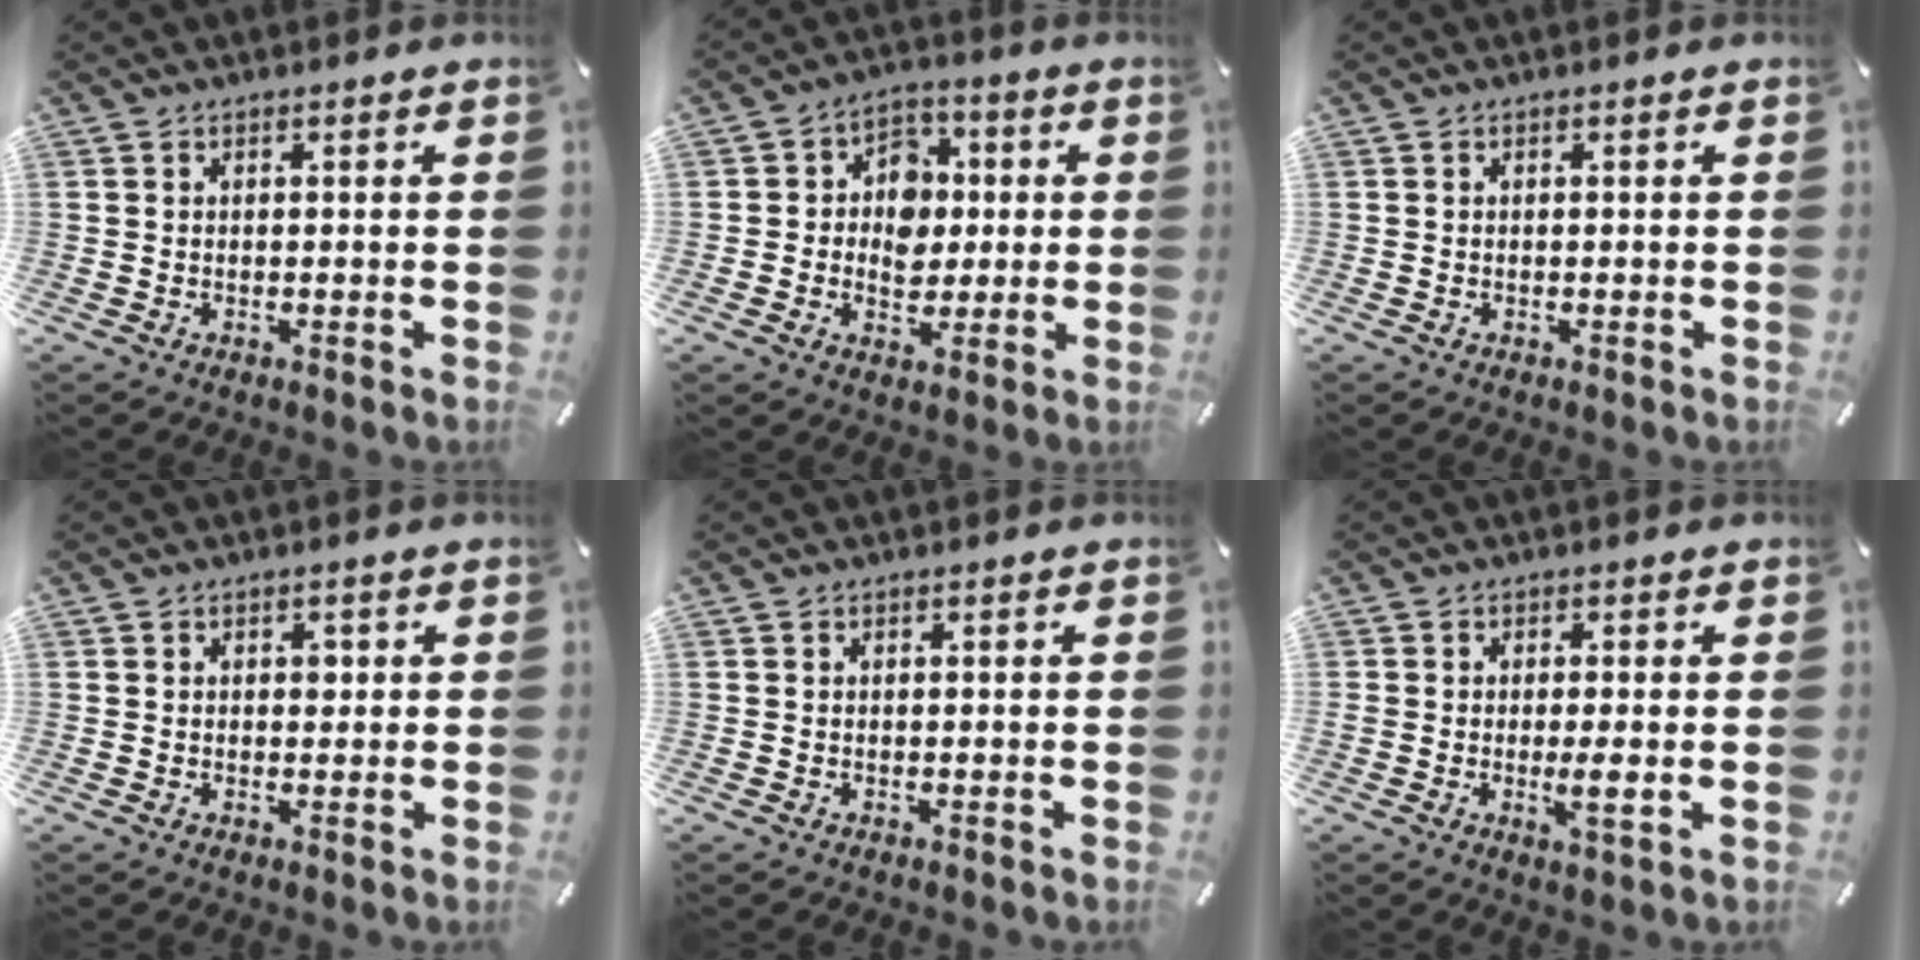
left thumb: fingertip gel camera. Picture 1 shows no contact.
{"total": 9.6, "force": [-0.6, 8.2, 4.9], "torque": [-0.071, 0.018, -0.007]}
{"total": 0.0}
{"total": 1.6, "force": [0.2, 1.3, 1.0], "torque": [-0.006, 0.000, -0.001]}
{"total": 0.0}
{"total": 3.5, "force": [-0.6, 0.9, 3.4], "torque": [-0.056, -0.002, -0.009]}